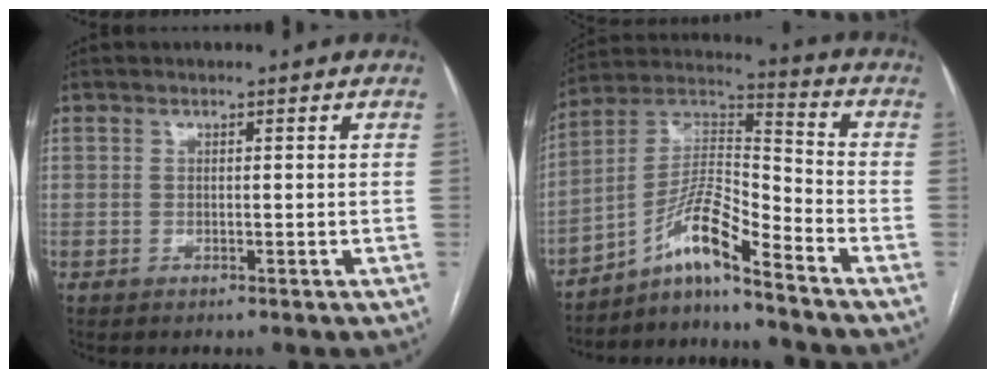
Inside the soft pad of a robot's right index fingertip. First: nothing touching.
{"total": 10.5, "force": [-7.5, 0.3, 7.3], "torque": [-0.150, 0.019, -0.138]}